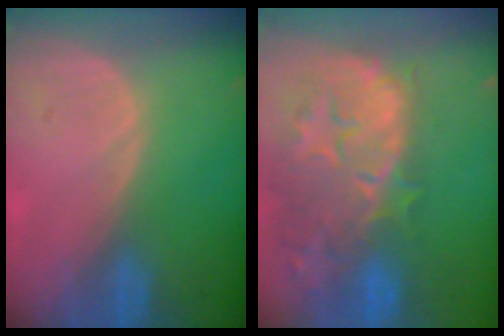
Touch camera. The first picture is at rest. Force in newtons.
{"total": 14.7, "press": 11.8, "slide": 8.7}